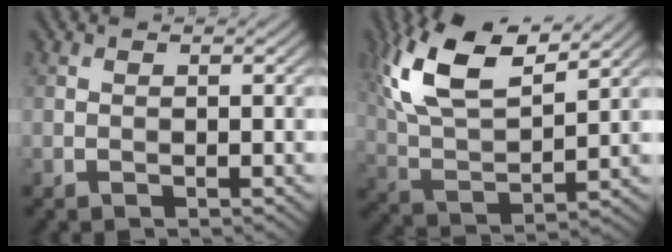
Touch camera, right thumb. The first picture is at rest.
{"total": 13.4, "force": [7.5, 5.2, 9.7], "torque": [-0.228, 0.018, 0.146]}